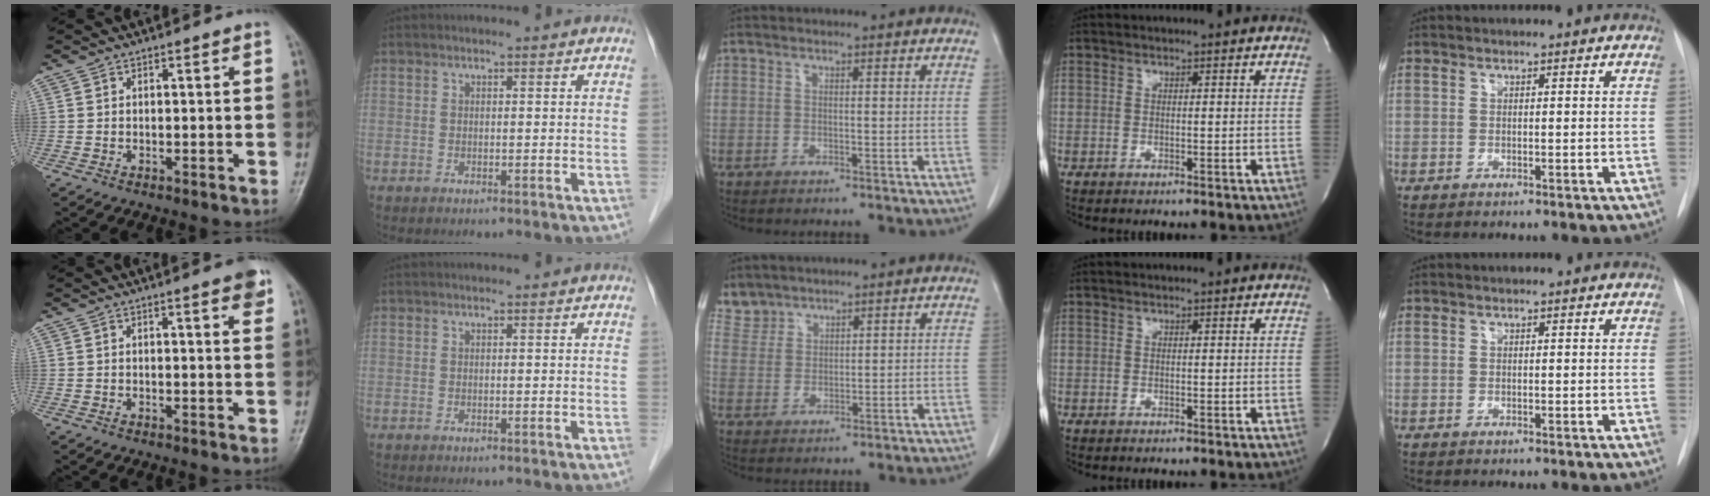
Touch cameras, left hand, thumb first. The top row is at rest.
{"thumb": {"total": 3.7, "force": [2.2, 0.8, 2.9], "torque": [-0.028, -0.006, 0.023]}, "middle": {"total": 3.6, "force": [3.3, 1.4, -0.5], "torque": [0.014, 0.009, 0.071]}}